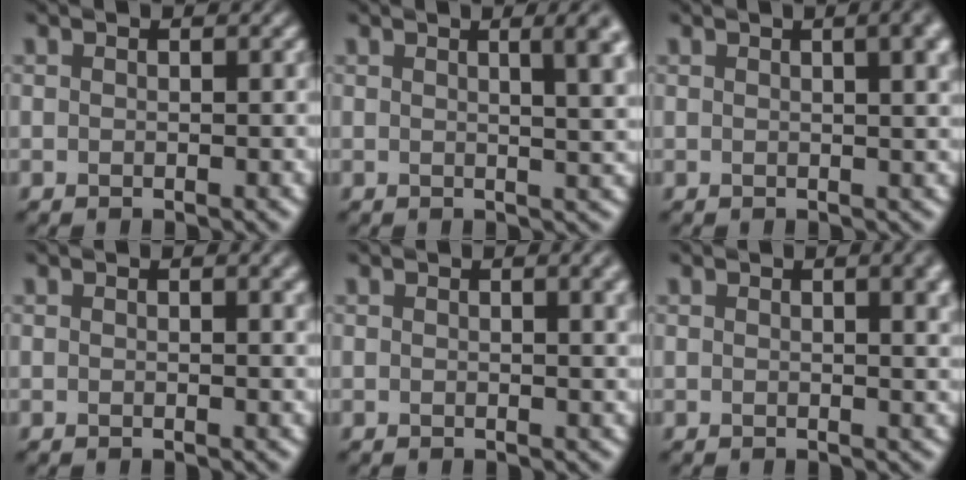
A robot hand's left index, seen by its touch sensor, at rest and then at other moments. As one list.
[{"total": 5.3, "force": [1.7, 1.9, 4.7], "torque": [-0.029, 0.014, 0.015]}, {"total": 6.0, "force": [2.2, 2.7, 4.9], "torque": [-0.026, 0.028, 0.007]}, {"total": 1.1, "force": [0.6, 0.3, 0.9], "torque": [-0.007, 0.003, 0.007]}, {"total": 2.8, "force": [1.1, 0.9, 2.4], "torque": [-0.017, 0.006, 0.013]}, {"total": 3.6, "force": [1.3, 1.4, 3.1], "torque": [-0.026, 0.006, 0.017]}]